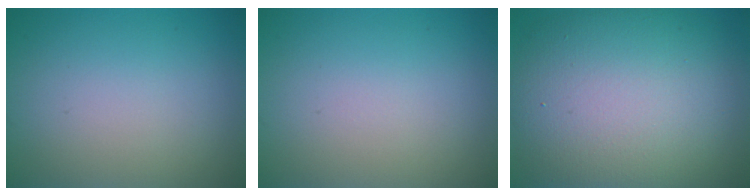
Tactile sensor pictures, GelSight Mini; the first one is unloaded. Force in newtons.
{"total": 0.0}
{"total": 13.7, "press": 13.6, "slide": 1.5}